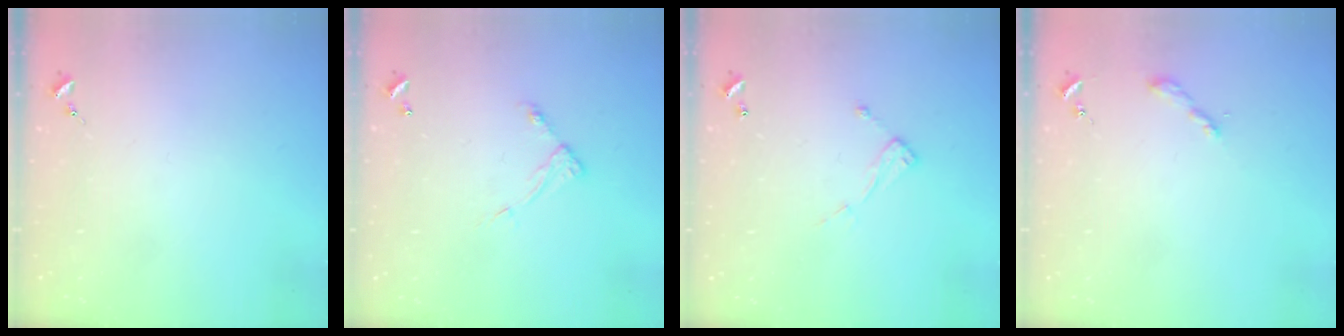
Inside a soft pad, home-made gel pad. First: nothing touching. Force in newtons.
{"total": 6.4, "press": 6.4, "slide": 0.6}
{"total": 7.1, "press": 7.1, "slide": 0.3}
{"total": 2.2, "press": 2.2, "slide": 0.2}